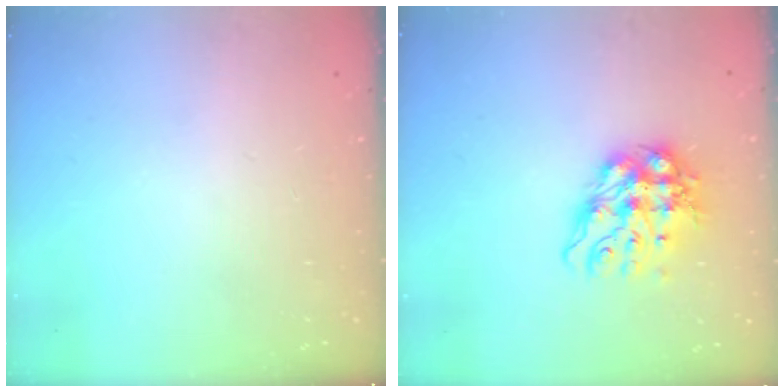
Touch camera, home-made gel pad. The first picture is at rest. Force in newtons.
{"total": 12.3, "press": 12.2, "slide": 1.2}